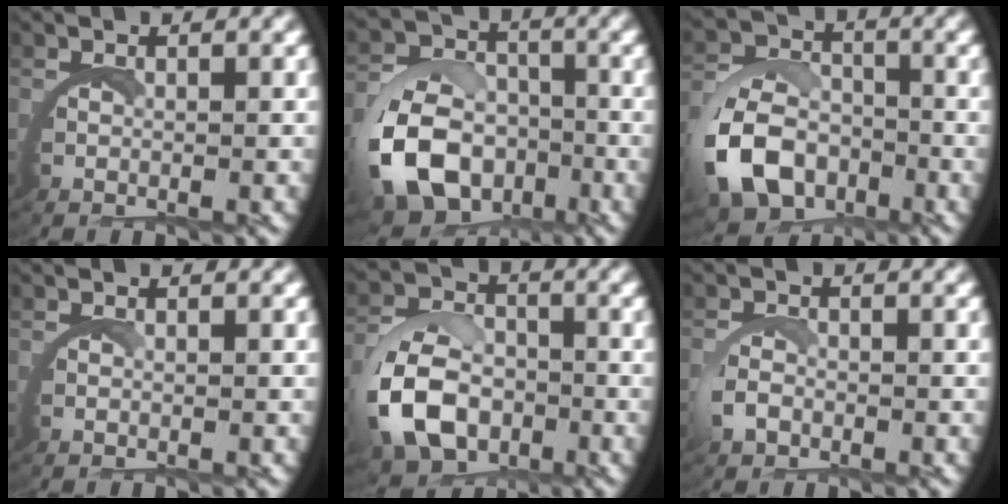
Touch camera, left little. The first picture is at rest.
{"total": 9.5, "force": [-3.3, 7.7, 4.5], "torque": [-0.107, -0.040, -0.054]}
{"total": 6.8, "force": [-2.1, 5.4, 3.5], "torque": [-0.070, -0.017, -0.040]}
{"total": 0.0}
{"total": 6.6, "force": [-1.5, 5.0, 4.0], "torque": [-0.082, -0.013, -0.027]}
{"total": 0.9, "force": [-0.1, 0.7, 0.6], "torque": [-0.028, -0.005, -0.006]}